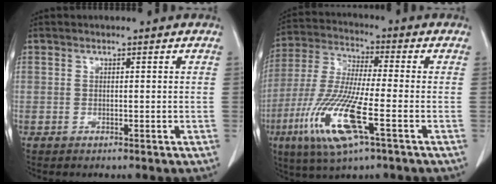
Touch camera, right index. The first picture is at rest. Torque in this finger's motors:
{"motor_torque": [1.70, -0.43, 0.66, 0.21]}